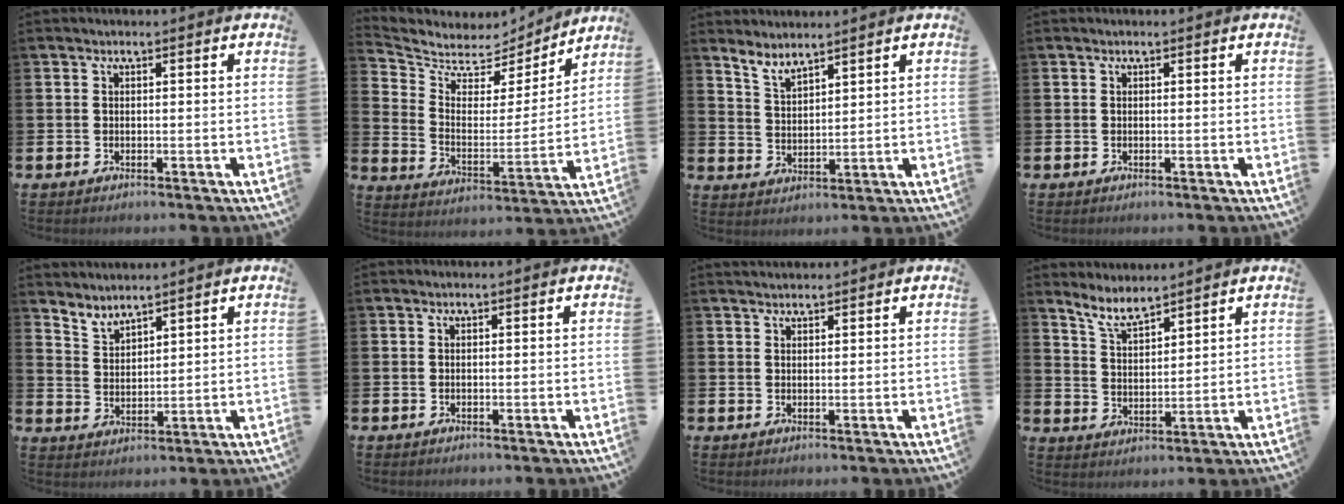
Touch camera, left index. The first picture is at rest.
{"total": 5.9, "force": [5.3, 2.5, 0.5], "torque": [-0.049, -0.049, 0.085]}
{"total": 3.9, "force": [3.8, 0.3, 0.6], "torque": [-0.023, -0.021, 0.070]}
{"total": 0.0}
{"total": 3.5, "force": [3.5, 0.1, -0.1], "torque": [-0.009, -0.022, 0.065]}
{"total": 0.0}
{"total": 1.4, "force": [1.4, 0.4, 0.0], "torque": [0.012, -0.003, 0.024]}
{"total": 5.8, "force": [5.5, 0.7, 1.8], "torque": [-0.052, -0.025, 0.099]}